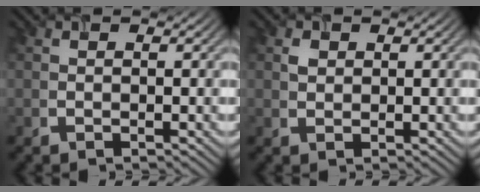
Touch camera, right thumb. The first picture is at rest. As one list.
[{"total": 1.2, "force": [0.5, 0.9, 0.5], "torque": [-0.012, -0.001, 0.009]}]